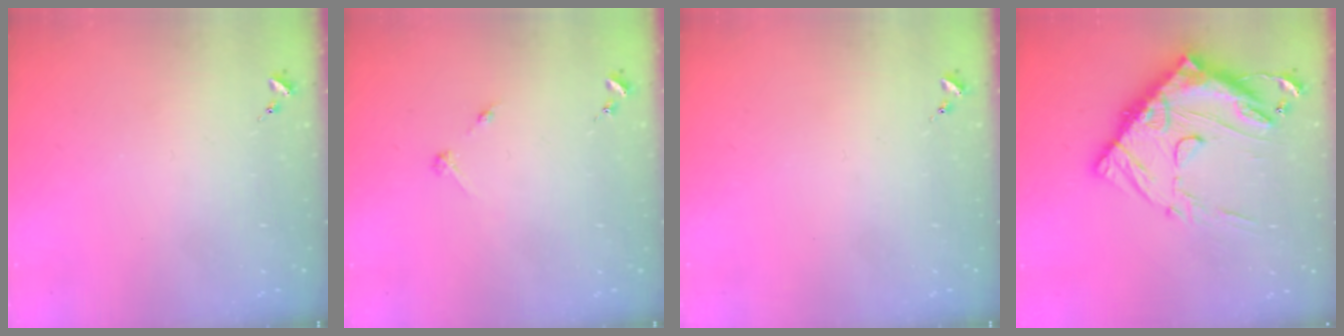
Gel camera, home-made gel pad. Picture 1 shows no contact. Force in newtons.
{"total": 2.7, "press": 2.7, "slide": 0.3}
{"total": 0.0}
{"total": 21.5, "press": 21.4, "slide": 2.1}